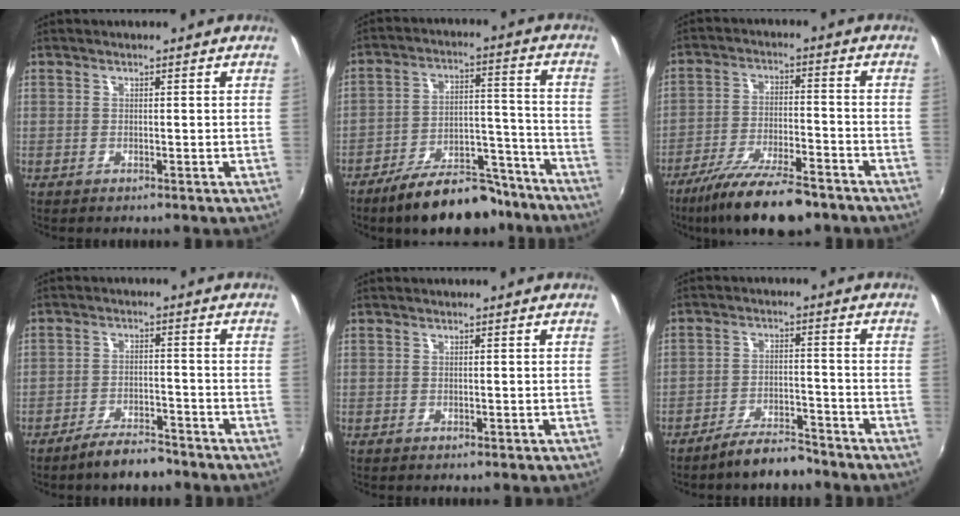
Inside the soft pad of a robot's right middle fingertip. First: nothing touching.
{"total": 16.6, "force": [-13.4, 6.1, 7.6], "torque": [-0.131, 0.023, -0.185]}
{"total": 14.9, "force": [-11.5, 3.6, 8.7], "torque": [-0.181, -0.027, -0.192]}
{"total": 6.2, "force": [-5.2, 1.8, 2.8], "torque": [-0.069, 0.008, -0.080]}
{"total": 0.0}
{"total": 6.7, "force": [-5.9, 1.7, 2.7], "torque": [-0.063, 0.011, -0.091]}